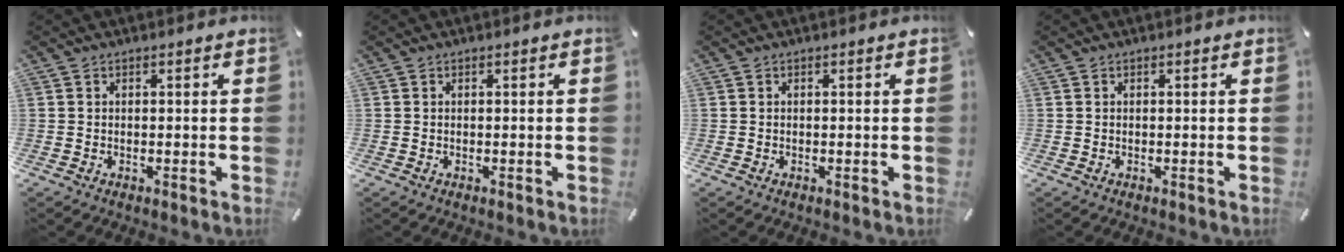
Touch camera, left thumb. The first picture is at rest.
{"total": 0.0}
{"total": 0.0}
{"total": 0.0}